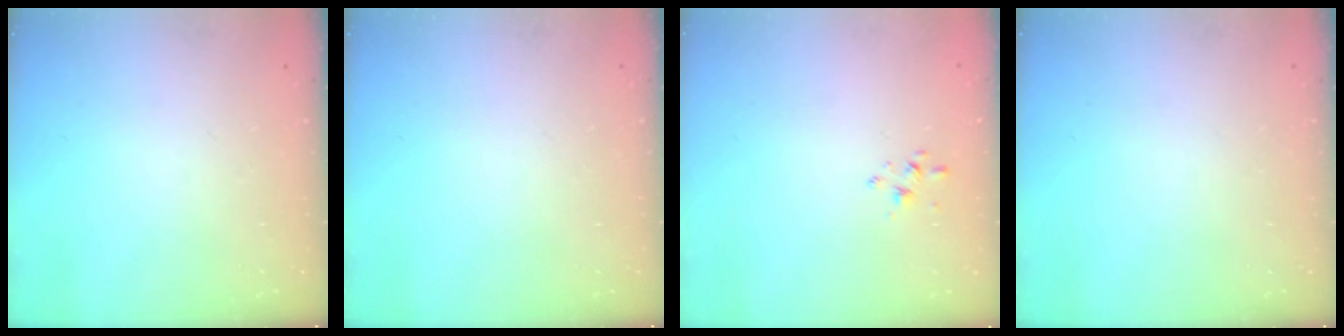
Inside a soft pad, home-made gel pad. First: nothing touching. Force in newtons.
{"total": 0.0}
{"total": 2.0, "press": 1.9, "slide": 0.7}
{"total": 0.0}